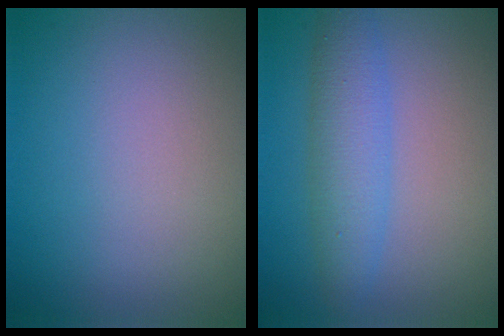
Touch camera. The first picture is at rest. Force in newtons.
{"total": 3.7, "press": 3.7, "slide": 0.1}